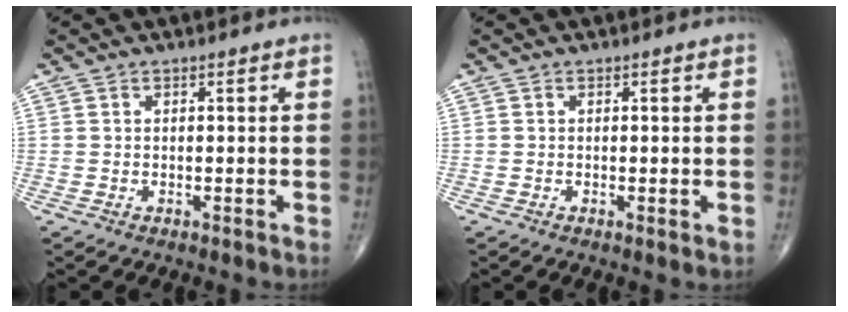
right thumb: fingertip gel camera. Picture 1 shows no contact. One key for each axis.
{"total": 0.6, "fx": 0.0, "fy": 0.2, "fz": 0.6, "tx": -0.011, "ty": -0.003, "tz": -0.001}